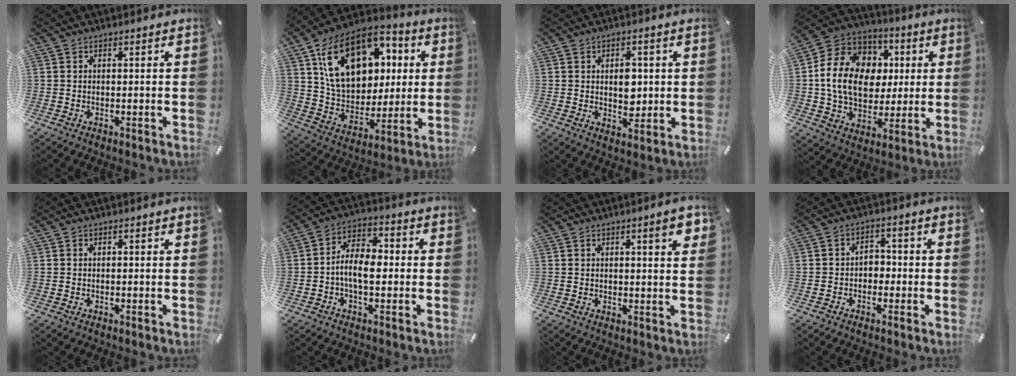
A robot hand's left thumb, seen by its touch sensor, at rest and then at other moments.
{"total": 21.3, "force": [8.5, 15.1, 12.3], "torque": [-0.221, -0.027, 0.160]}
{"total": 5.9, "force": [0.6, 4.1, 4.3], "torque": [-0.054, -0.005, 0.005]}
{"total": 17.6, "force": [1.4, 14.4, 10.1], "torque": [-0.195, 0.012, 0.033]}
{"total": 0.0}
{"total": 8.5, "force": [-2.0, 4.8, 6.7], "torque": [-0.131, 0.014, -0.036]}
{"total": 5.1, "force": [2.2, 1.1, 4.5], "torque": [-0.066, -0.007, 0.032]}
{"total": 3.4, "force": [-1.3, 2.5, 1.9], "torque": [-0.036, 0.013, -0.028]}